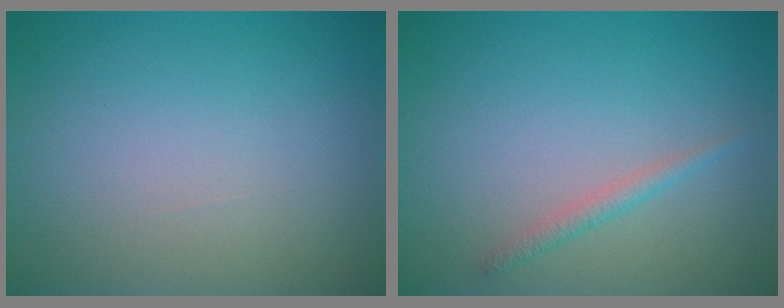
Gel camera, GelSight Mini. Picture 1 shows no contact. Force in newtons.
{"total": 1.2, "press": 1.1, "slide": 0.0}